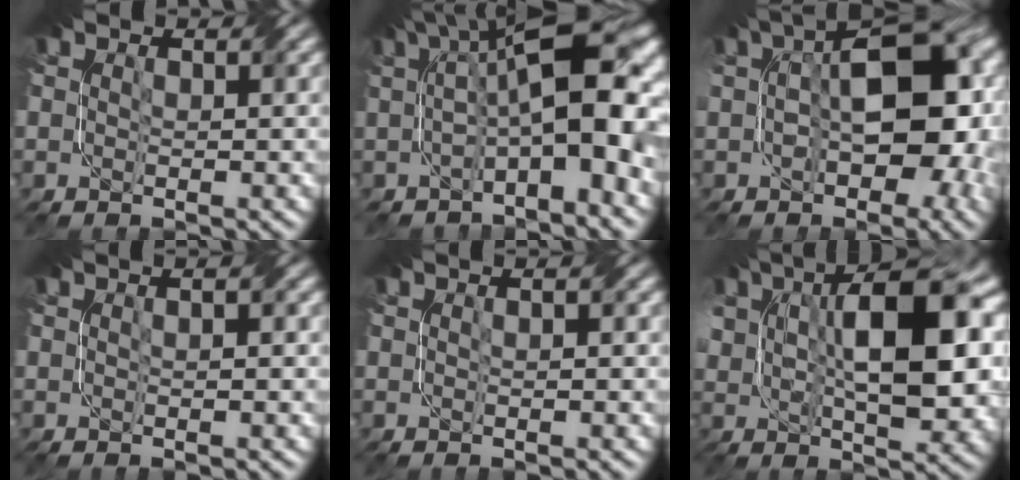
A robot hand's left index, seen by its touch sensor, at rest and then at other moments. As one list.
[{"total": 12.2, "force": [0.9, 4.2, 11.4], "torque": [-0.153, 0.024, 0.010]}, {"total": 10.2, "force": [0.1, 5.4, 8.6], "torque": [-0.116, 0.017, -0.002]}, {"total": 2.5, "force": [0.6, 1.1, 2.1], "torque": [-0.017, 0.006, -0.009]}, {"total": 2.1, "force": [0.5, 0.9, 1.8], "torque": [-0.015, 0.000, -0.007]}, {"total": 11.2, "force": [2.3, 5.1, 9.7], "torque": [-0.160, 0.004, 0.038]}]